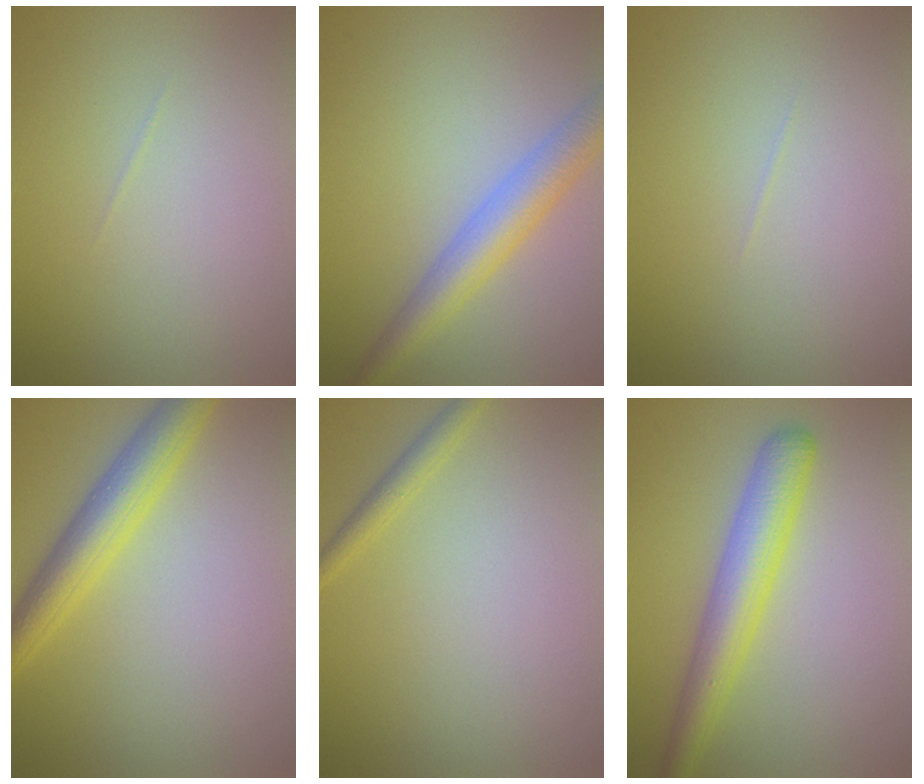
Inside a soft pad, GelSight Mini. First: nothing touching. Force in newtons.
{"total": 4.4, "press": 4.4, "slide": 0.2}
{"total": 0.0}
{"total": 4.8, "press": 4.8, "slide": 0.1}
{"total": 1.4, "press": 1.4, "slide": 0.1}
{"total": 4.8, "press": 4.8, "slide": 0.1}